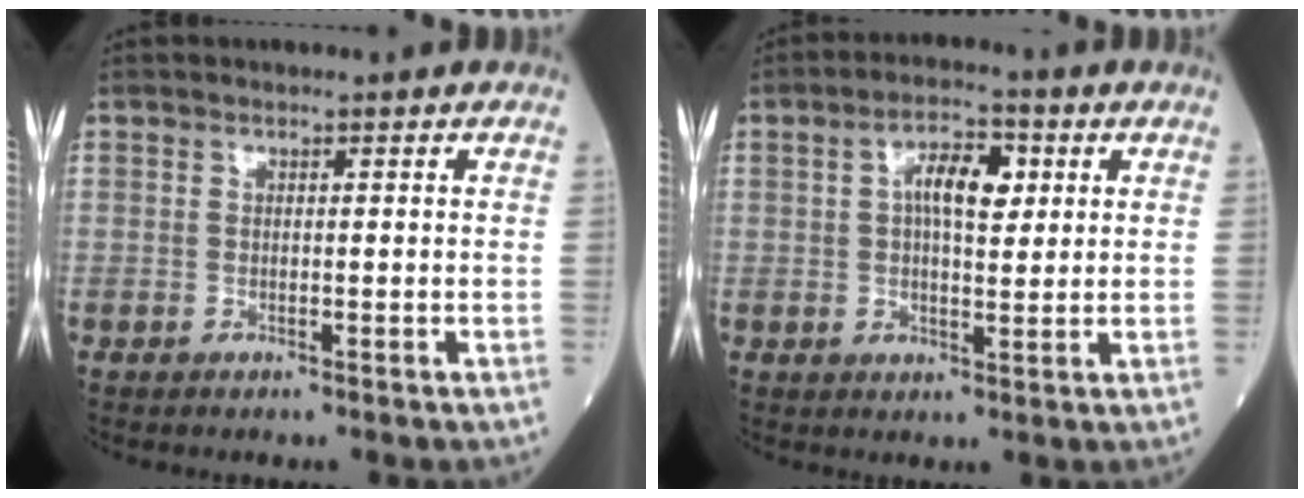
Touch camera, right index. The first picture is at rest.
{"total": 6.8, "force": [1.9, 2.7, 6.0], "torque": [-0.104, 0.014, 0.029]}